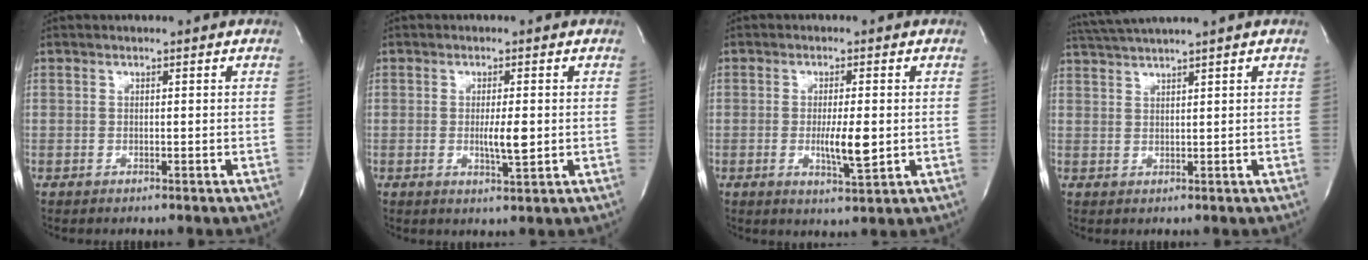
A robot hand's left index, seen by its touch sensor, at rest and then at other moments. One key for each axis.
{"total": 3.5, "fx": -0.2, "fy": 0.5, "fz": 3.5, "tx": -0.062, "ty": -0.009, "tz": -0.002}
{"total": 5.0, "fx": -0.5, "fy": 0.8, "fz": 5.0, "tx": -0.090, "ty": -0.012, "tz": -0.007}
{"total": 6.0, "fx": 5.2, "fy": -1.7, "fz": 2.4, "tx": -0.040, "ty": 0.016, "tz": 0.091}